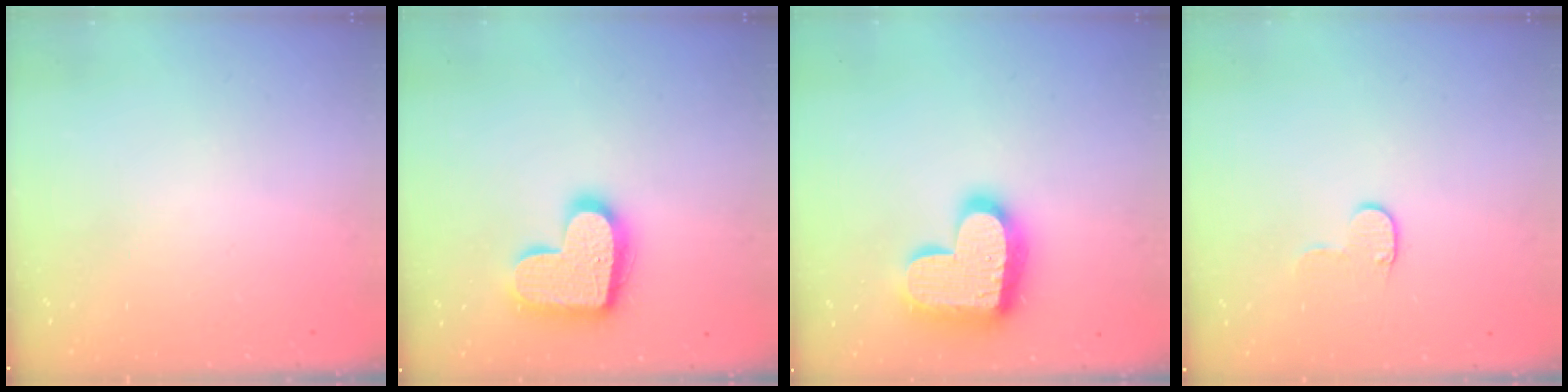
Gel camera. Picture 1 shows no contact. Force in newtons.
{"total": 17.4, "press": 17.4, "slide": 0.9}
{"total": 18.7, "press": 18.7, "slide": 1.2}
{"total": 5.1, "press": 5.1, "slide": 0.5}